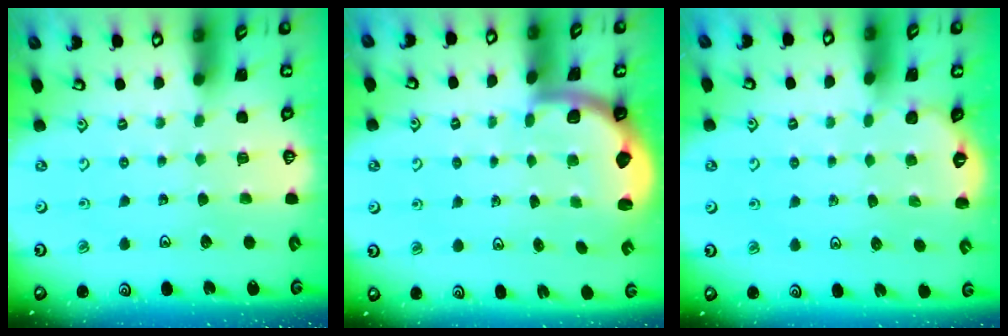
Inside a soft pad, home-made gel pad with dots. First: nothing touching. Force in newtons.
{"total": 1.9, "press": 1.8, "slide": 0.5}
{"total": 1.5, "press": 1.0, "slide": 1.1}